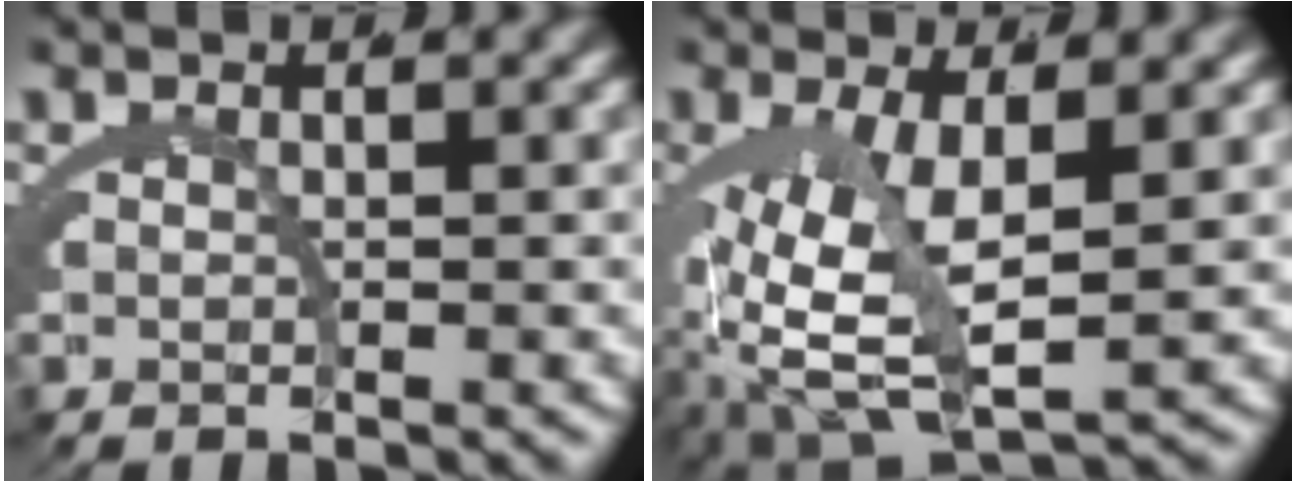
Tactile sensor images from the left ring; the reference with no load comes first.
{"total": 8.6, "force": [-2.1, 4.6, 6.9], "torque": [-0.148, -0.047, -0.009]}